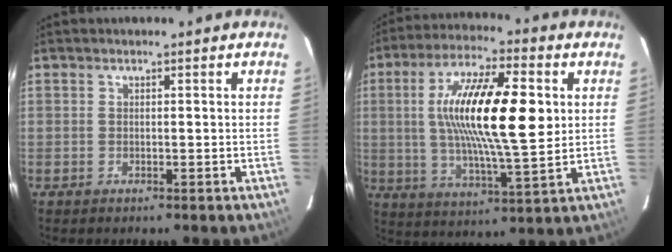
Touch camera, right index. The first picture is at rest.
{"total": 18.8, "force": [3.0, 4.7, 18.0], "torque": [-0.326, 0.009, 0.050]}